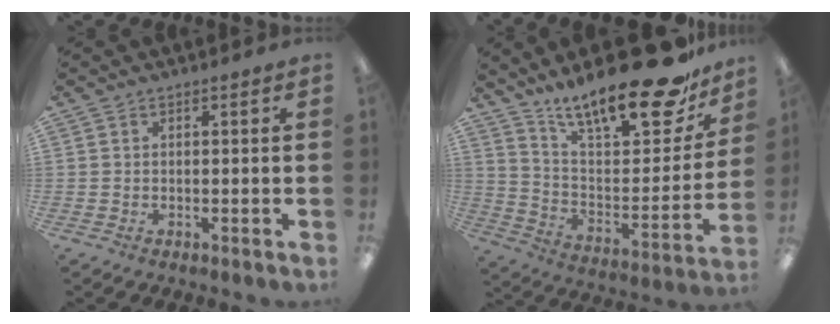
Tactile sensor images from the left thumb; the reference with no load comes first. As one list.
[{"total": 24.2, "force": [18.3, 7.1, 14.2], "torque": [-0.214, -0.122, 0.305]}]